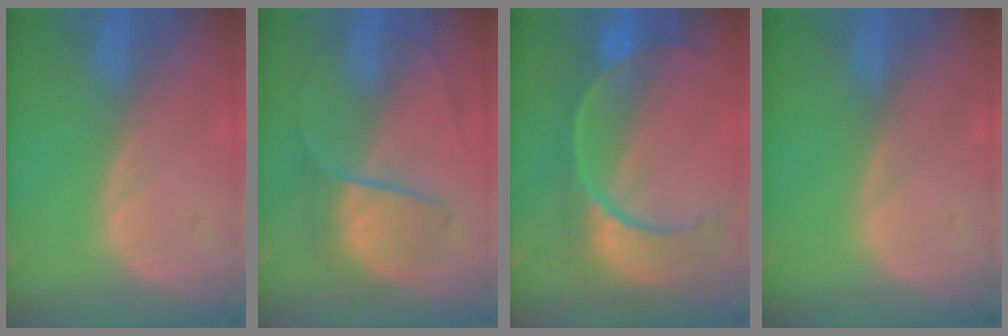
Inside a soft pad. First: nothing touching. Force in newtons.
{"total": 6.7, "press": 6.6, "slide": 1.1}
{"total": 11.3, "press": 9.5, "slide": 6.1}
{"total": 0.0}